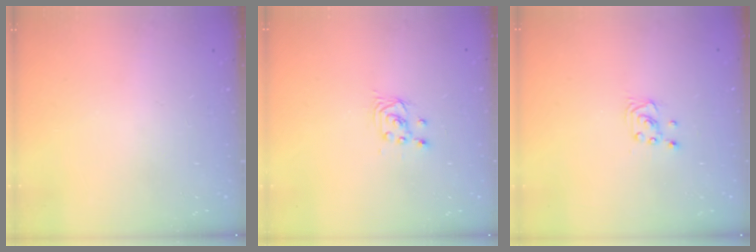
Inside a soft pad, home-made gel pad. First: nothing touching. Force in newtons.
{"total": 2.5, "press": 2.5, "slide": 0.2}
{"total": 2.2, "press": 2.2, "slide": 0.2}